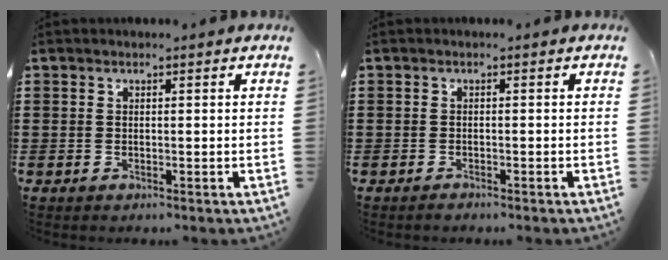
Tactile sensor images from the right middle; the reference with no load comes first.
{"total": 0.7, "force": [-0.7, 0.2, 0.2], "torque": [-0.005, 0.000, -0.014]}